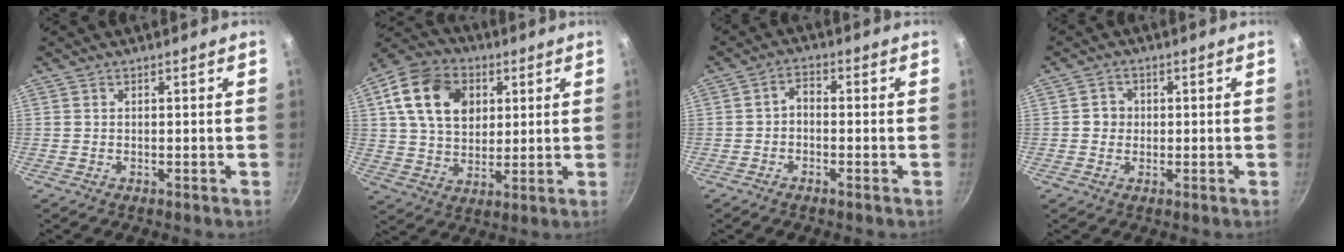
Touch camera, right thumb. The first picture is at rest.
{"total": 16.2, "force": [5.0, 12.0, 9.7], "torque": [-0.150, 0.001, 0.080]}
{"total": 2.7, "force": [-0.9, 1.5, 2.1], "torque": [-0.041, 0.020, -0.020]}
{"total": 2.7, "force": [0.0, 2.6, 0.8], "torque": [0.005, 0.005, -0.005]}